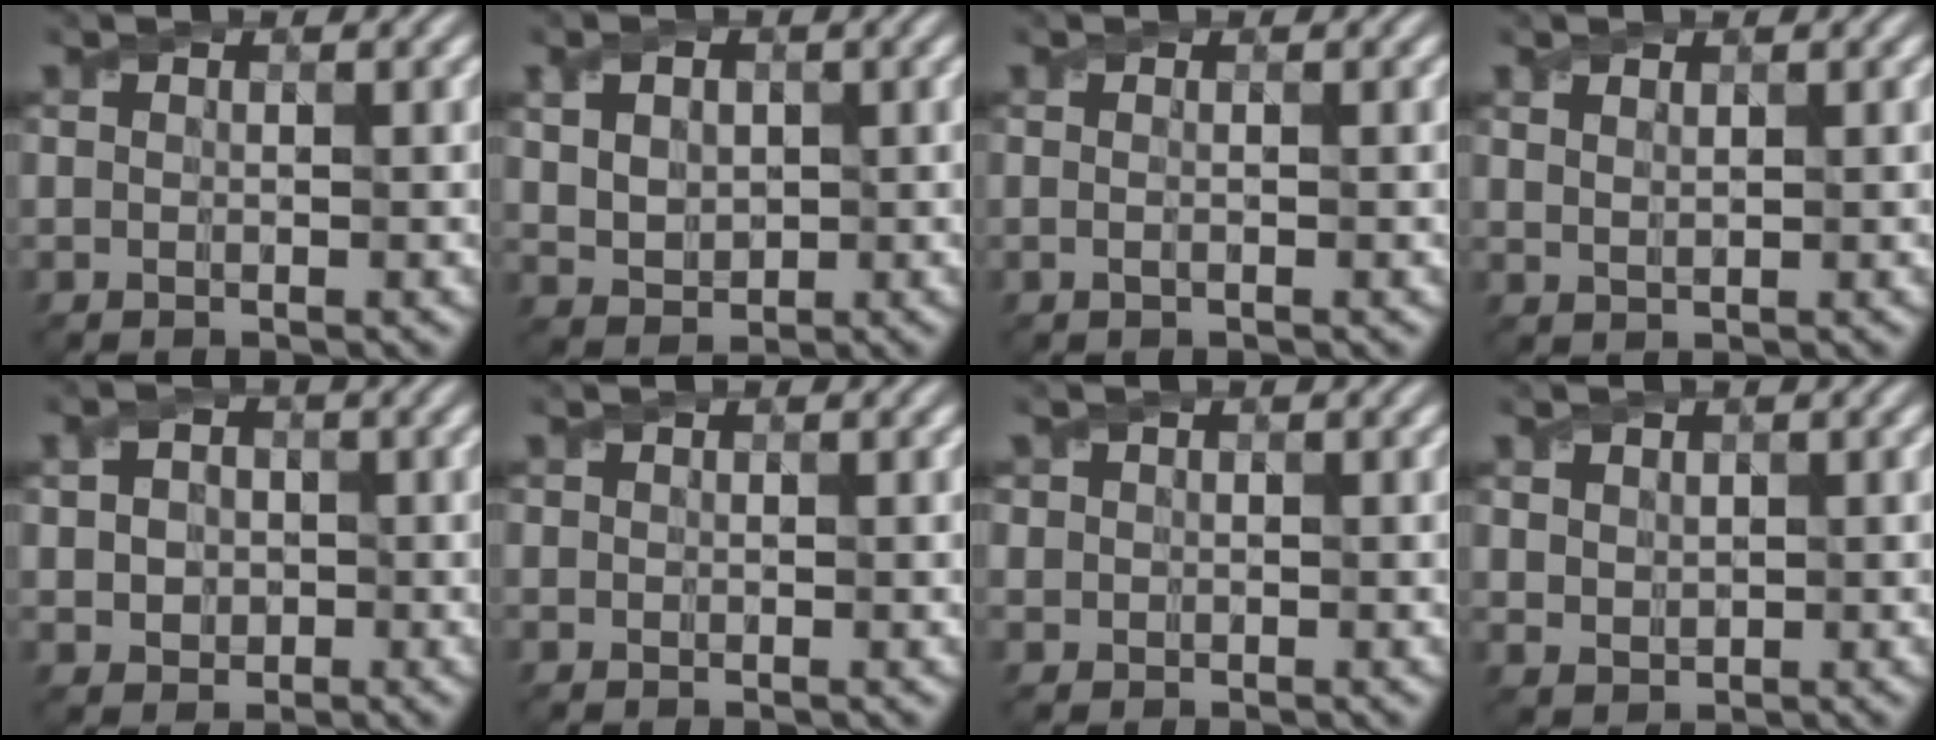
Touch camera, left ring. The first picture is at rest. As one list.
[{"total": 3.9, "force": [1.2, 2.9, 2.3], "torque": [-0.052, 0.006, 0.024]}, {"total": 0.8, "force": [0.0, 0.2, 0.8], "torque": [-0.014, -0.008, -0.004]}, {"total": 1.1, "force": [0.9, 0.4, 0.6], "torque": [-0.016, -0.003, 0.021]}, {"total": 4.3, "force": [0.4, 3.6, 2.3], "torque": [-0.032, 0.018, -0.010]}, {"total": 0.0}, {"total": 1.1, "force": [0.2, 1.0, 0.1], "torque": [0.005, -0.004, 0.003]}, {"total": 1.8, "force": [0.9, 1.4, 0.6], "torque": [-0.020, -0.004, 0.026]}]